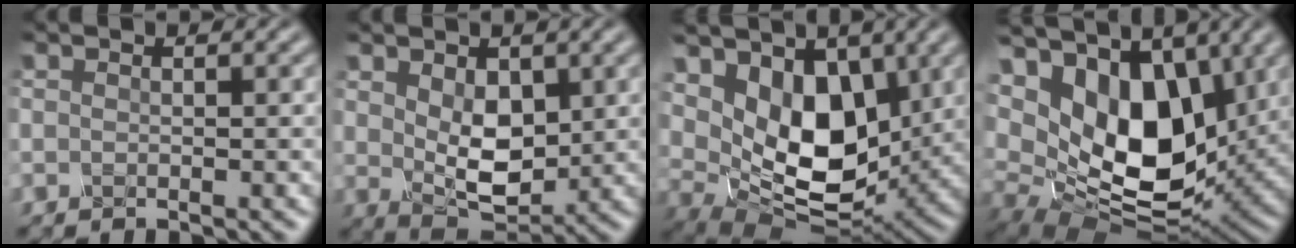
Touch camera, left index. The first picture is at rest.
{"total": 4.9, "force": [0.9, 3.1, 3.7], "torque": [-0.071, -0.005, 0.026]}
{"total": 8.7, "force": [2.6, 5.6, 6.1], "torque": [-0.120, -0.021, 0.046]}
{"total": 13.6, "force": [5.0, 8.3, 9.5], "torque": [-0.183, 0.001, 0.090]}